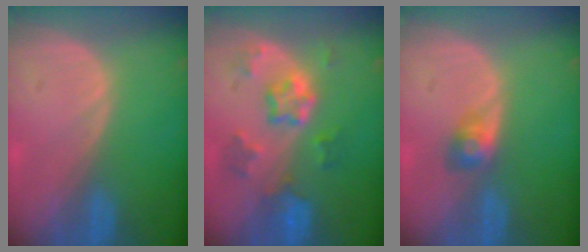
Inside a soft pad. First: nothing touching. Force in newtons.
{"total": 7.3, "press": 6.4, "slide": 3.4}
{"total": 2.9, "press": 2.7, "slide": 1.1}